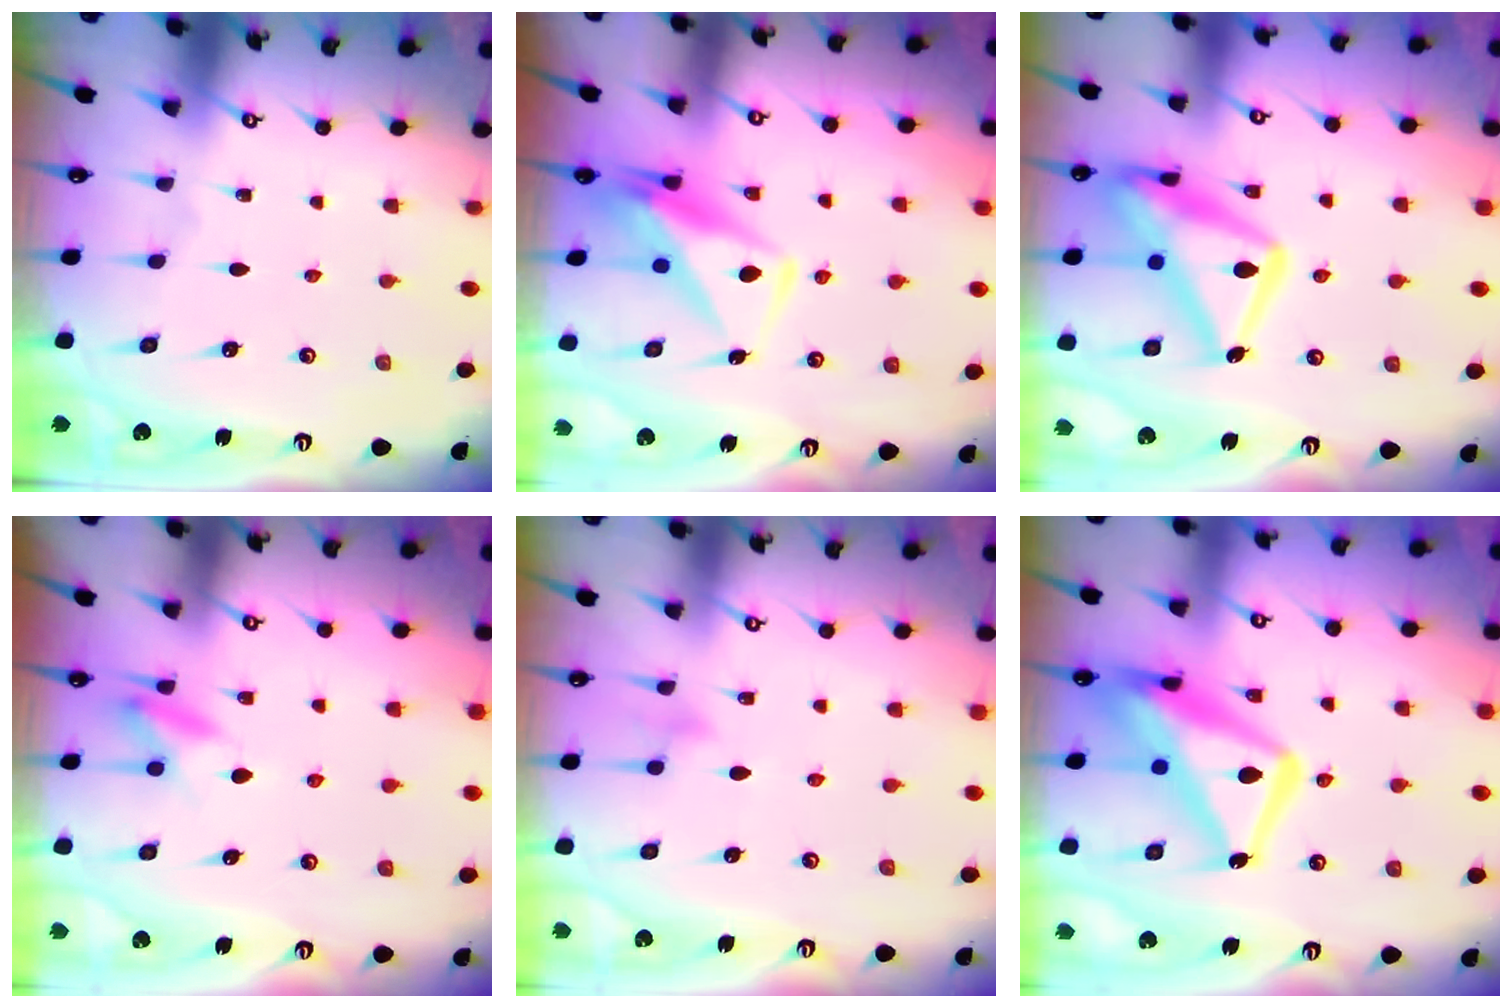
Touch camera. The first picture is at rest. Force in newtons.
{"total": 10.0, "press": 10.0, "slide": 1.2}
{"total": 18.6, "press": 18.5, "slide": 1.3}
{"total": 7.8, "press": 7.7, "slide": 1.1}
{"total": 7.7, "press": 7.7, "slide": 0.5}
{"total": 15.8, "press": 15.8, "slide": 1.6}